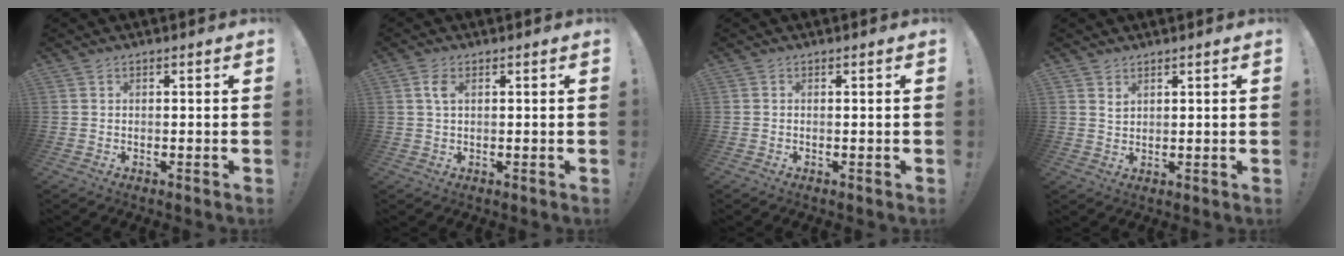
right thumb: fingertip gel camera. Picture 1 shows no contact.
{"total": 3.3, "force": [1.1, 1.8, 2.5], "torque": [-0.038, 0.001, 0.017]}
{"total": 0.5, "force": [0.1, -0.2, 0.5], "torque": [-0.001, -0.003, 0.000]}
{"total": 2.0, "force": [1.6, 1.1, 0.5], "torque": [-0.003, -0.011, 0.030]}